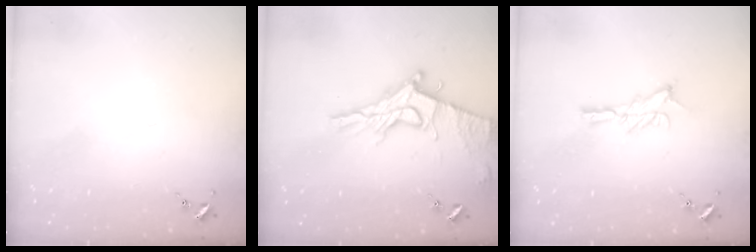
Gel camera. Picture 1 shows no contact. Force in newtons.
{"total": 15.6, "press": 15.5, "slide": 1.6}
{"total": 7.6, "press": 7.6, "slide": 0.1}